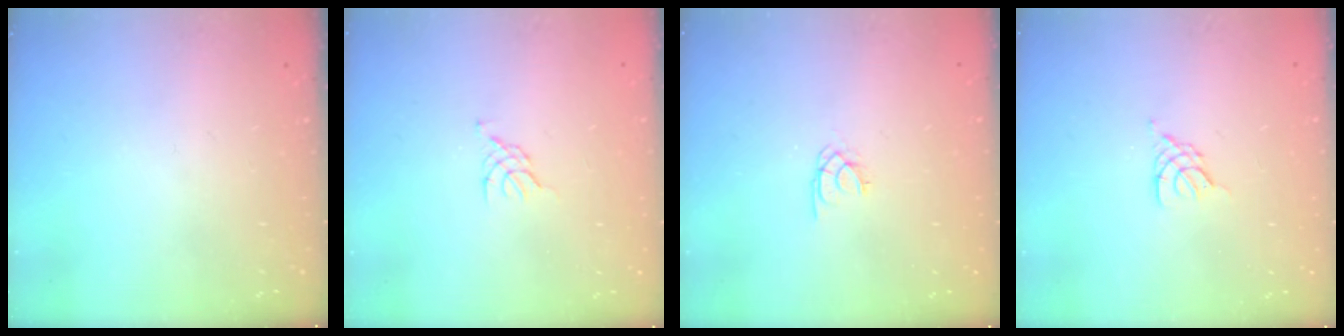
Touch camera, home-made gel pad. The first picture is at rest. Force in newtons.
{"total": 0.8, "press": 0.7, "slide": 0.3}
{"total": 1.8, "press": 1.8, "slide": 0.3}
{"total": 2.3, "press": 2.3, "slide": 0.5}